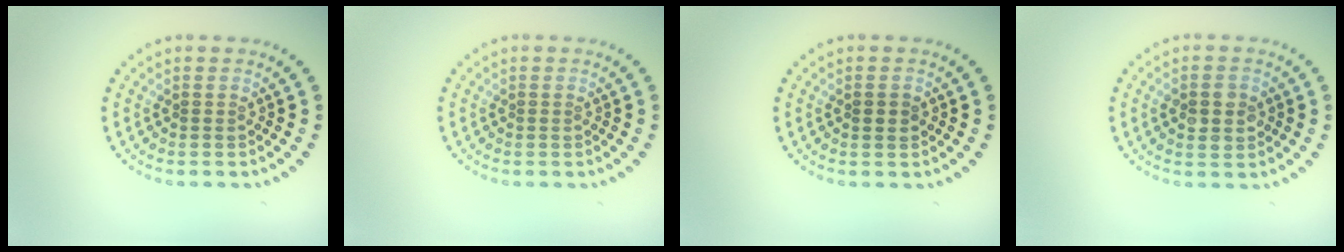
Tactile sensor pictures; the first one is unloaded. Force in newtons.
{"total": 0.0}
{"total": 1.4, "press": 1.4, "slide": 0.2}
{"total": 2.6, "press": 2.6, "slide": 0.1}